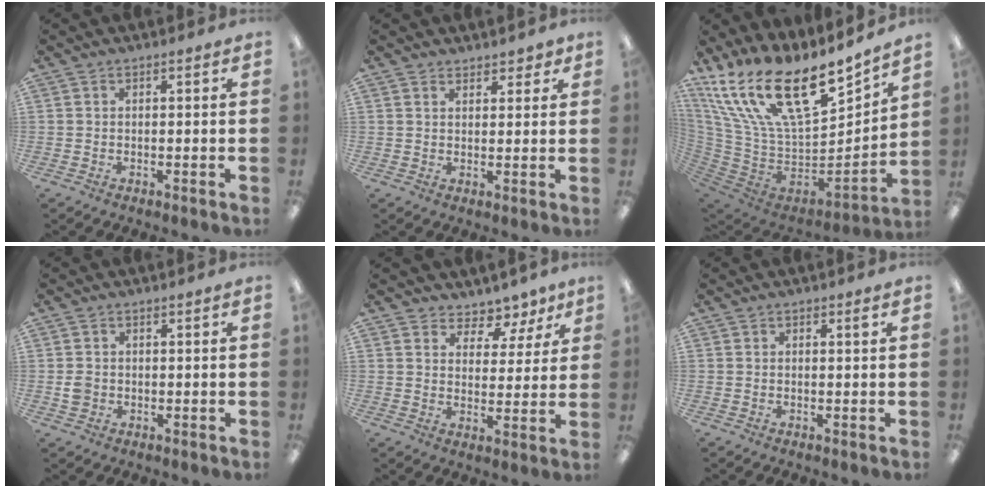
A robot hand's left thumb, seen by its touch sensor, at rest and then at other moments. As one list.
[{"total": 3.0, "force": [2.7, 1.4, 0.5], "torque": [0.004, -0.014, 0.048]}, {"total": 26.3, "force": [14.1, 12.0, 18.6], "torque": [-0.344, -0.099, 0.261]}, {"total": 2.2, "force": [0.0, 2.0, 1.0], "torque": [-0.019, 0.004, 0.000]}, {"total": 6.2, "force": [5.0, 3.3, 1.4], "torque": [-0.024, -0.044, 0.088]}, {"total": 0.7, "force": [0.5, 0.0, 0.4], "torque": [-0.008, 0.001, 0.009]}]